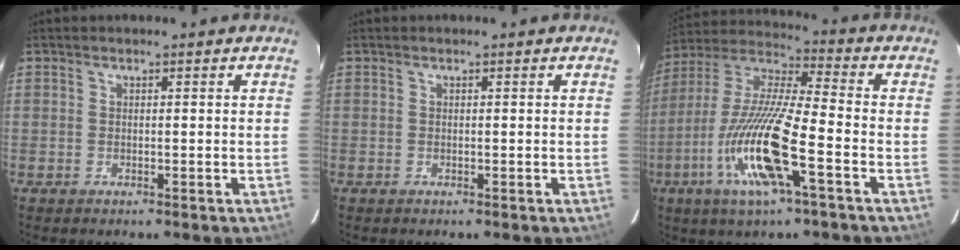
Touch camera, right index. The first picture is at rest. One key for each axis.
{"total": 0.0}
{"total": 16.7, "fx": -5.9, "fy": 1.7, "fz": 15.5, "tx": -0.323, "ty": -0.012, "tz": -0.113}